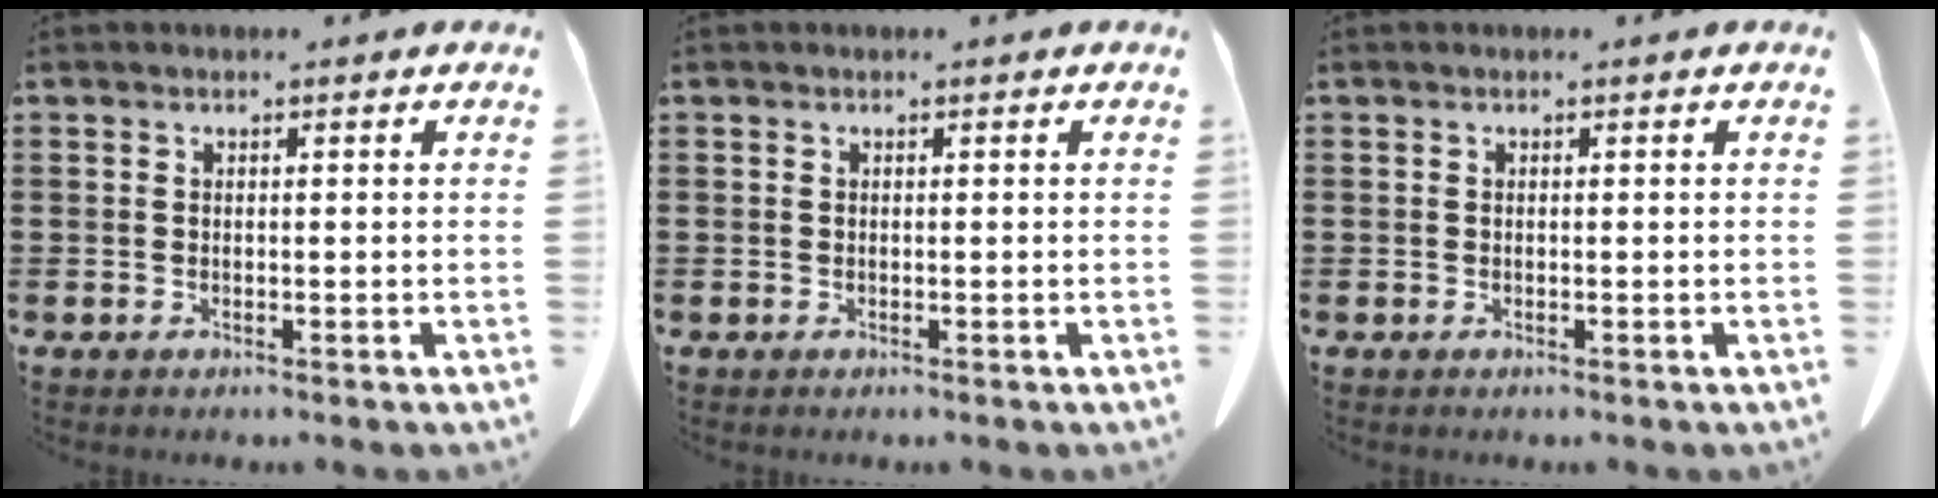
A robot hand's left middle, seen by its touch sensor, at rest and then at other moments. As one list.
[{"total": 0.0}, {"total": 0.0}]